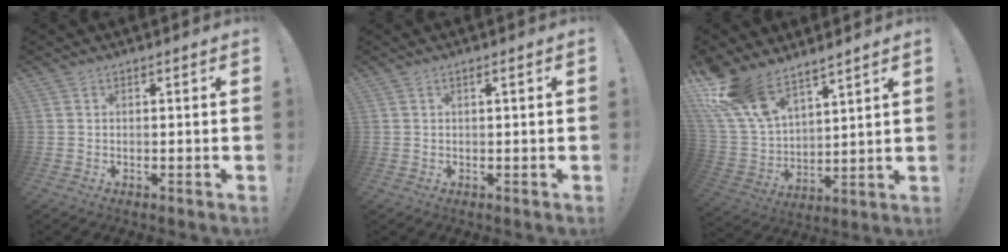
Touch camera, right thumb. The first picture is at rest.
{"total": 1.3, "force": [0.2, -0.2, 1.3], "torque": [-0.017, -0.003, 0.000]}
{"total": 14.4, "force": [11.4, 6.2, 6.2], "torque": [-0.130, -0.085, 0.219]}